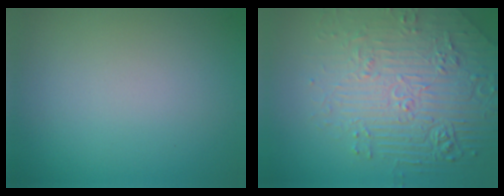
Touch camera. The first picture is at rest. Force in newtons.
{"total": 7.2, "press": 5.7, "slide": 4.4}